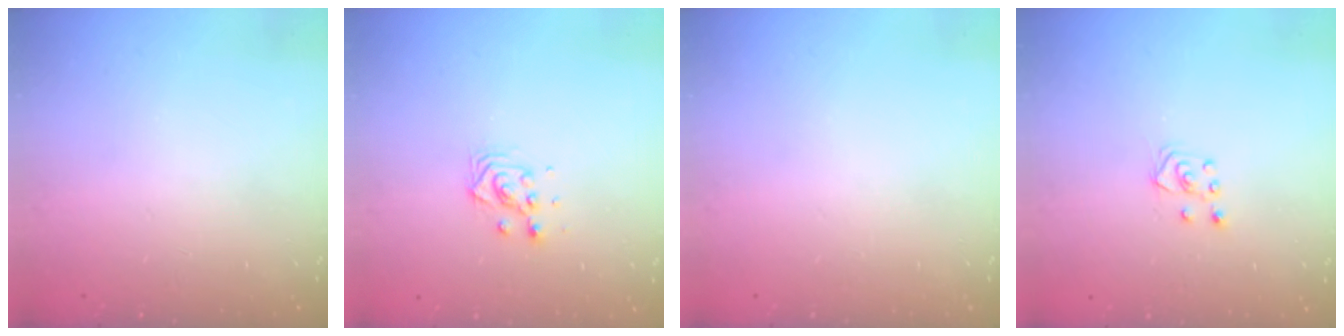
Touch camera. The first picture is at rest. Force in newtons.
{"total": 4.5, "press": 4.5, "slide": 0.2}
{"total": 0.0}
{"total": 3.4, "press": 3.4, "slide": 0.3}